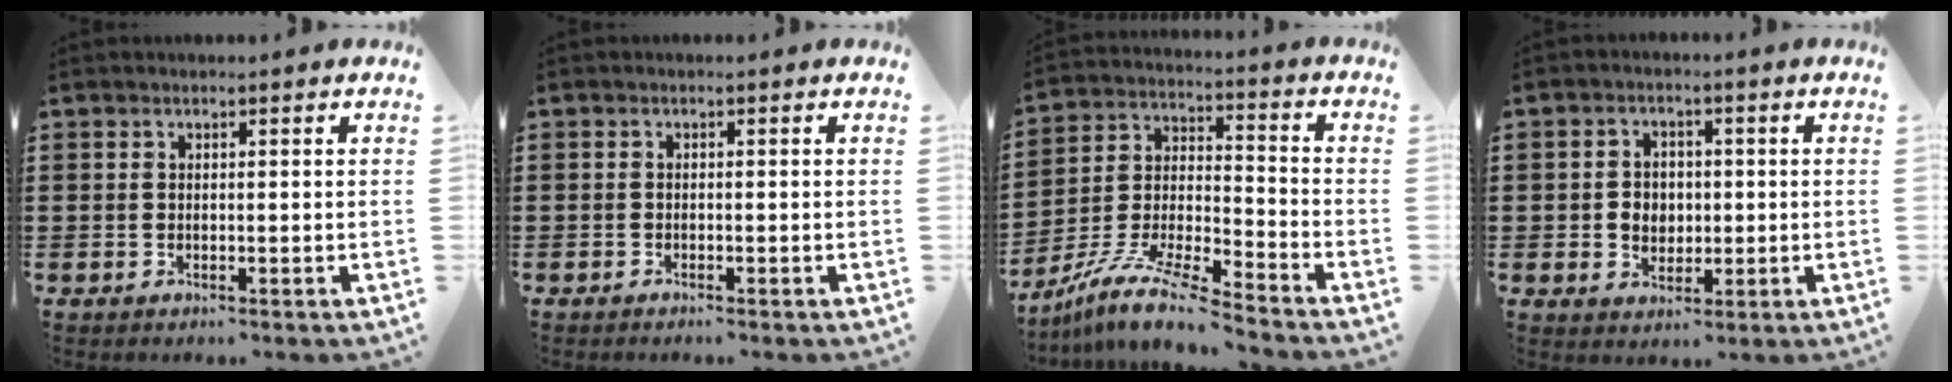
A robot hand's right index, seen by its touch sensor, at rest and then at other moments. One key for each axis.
{"total": 0.6, "fx": -0.5, "fy": -0.1, "fz": 0.1, "tx": -0.003, "ty": -0.002, "tz": -0.011}
{"total": 10.8, "fx": -9.7, "fy": 0.8, "fz": 4.7, "tx": -0.092, "ty": 0.017, "tz": -0.193}
{"total": 3.6, "fx": -0.2, "fy": 3.2, "fz": 1.7, "tx": -0.035, "ty": 0.005, "tz": -0.010}